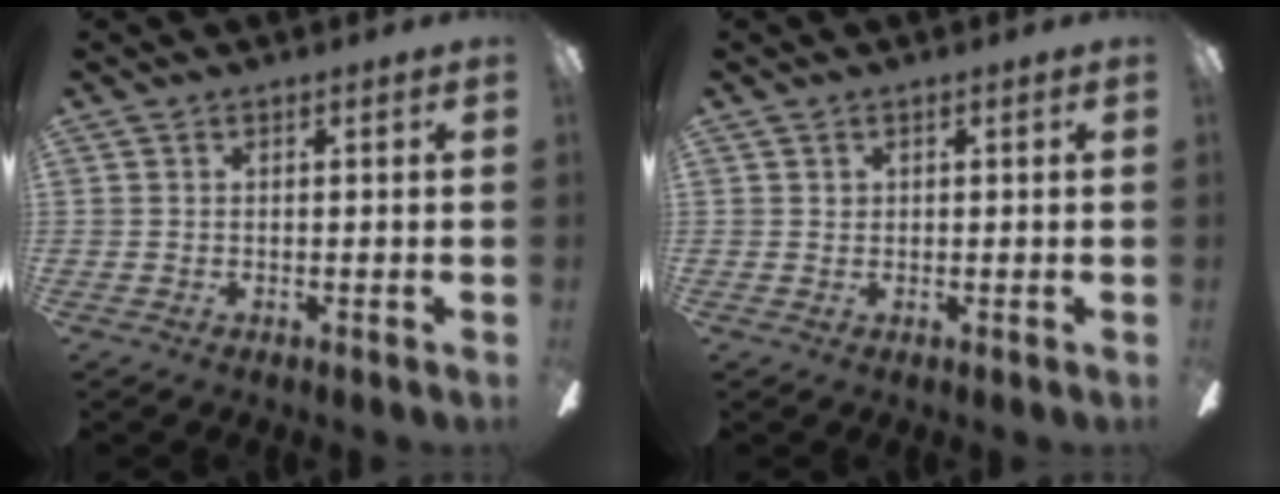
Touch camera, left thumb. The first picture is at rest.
{"total": 0.9, "force": [0.5, 0.8, 0.1], "torque": [-0.002, 0.005, 0.008]}